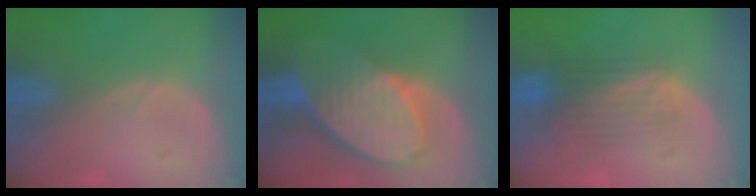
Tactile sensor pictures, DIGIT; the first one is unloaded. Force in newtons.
{"total": 10.1, "press": 8.9, "slide": 4.8}
{"total": 4.7, "press": 4.7, "slide": 0.3}